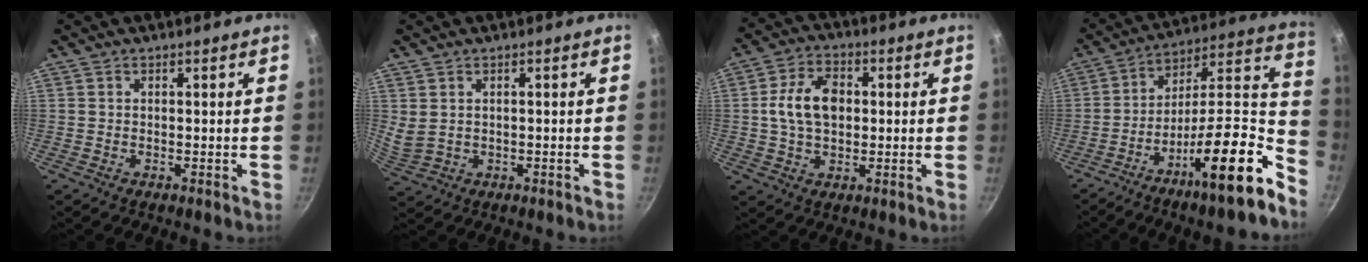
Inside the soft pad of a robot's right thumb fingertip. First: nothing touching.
{"total": 2.9, "force": [0.4, 2.0, 2.0], "torque": [-0.044, -0.002, 0.024]}
{"total": 10.1, "force": [0.8, 7.0, 7.2], "torque": [-0.112, 0.015, 0.008]}
{"total": 22.1, "force": [-12.3, 4.5, 17.8], "torque": [-0.223, 0.085, -0.217]}